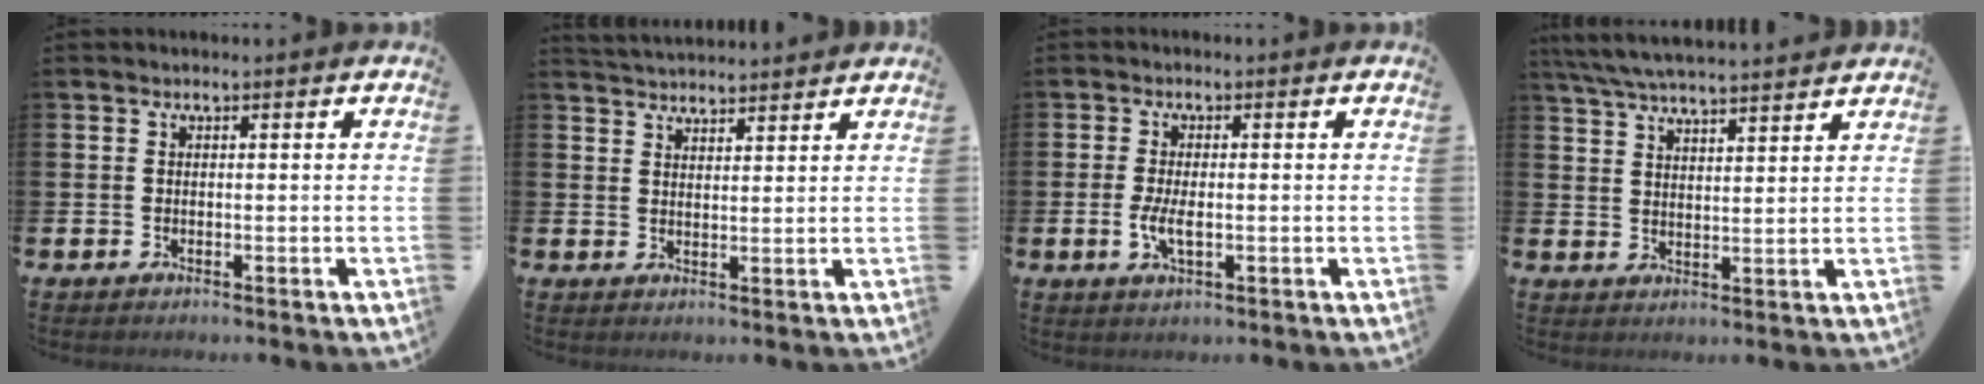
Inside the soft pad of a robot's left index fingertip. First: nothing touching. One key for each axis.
{"total": 3.7, "fx": 3.6, "fy": 0.3, "fz": 0.0, "tx": -0.004, "ty": -0.019, "tz": 0.067}
{"total": 3.5, "fx": -0.4, "fy": 1.4, "fz": 3.1, "tx": -0.049, "ty": -0.001, "tz": -0.009}
{"total": 5.9, "fx": 5.8, "fy": 0.2, "fz": 1.4, "tx": -0.048, "ty": -0.028, "tz": 0.104}